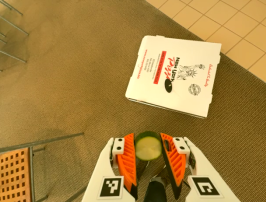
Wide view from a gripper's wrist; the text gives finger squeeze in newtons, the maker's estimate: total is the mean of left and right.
{"total": 9.8, "left": 10.0, "right": 9.6}